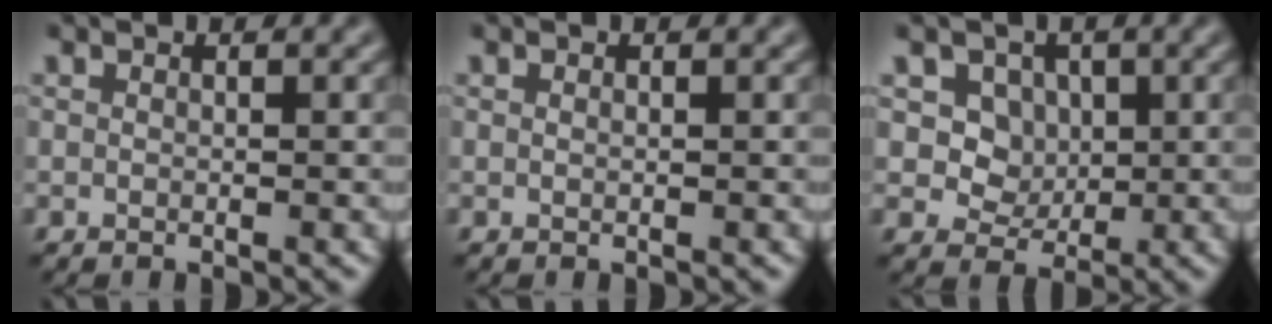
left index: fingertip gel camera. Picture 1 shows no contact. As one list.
[{"total": 0.0}, {"total": 4.7, "force": [1.4, 3.9, 2.0], "torque": [-0.049, -0.011, 0.029]}]